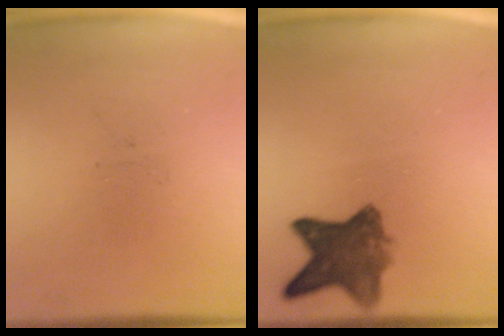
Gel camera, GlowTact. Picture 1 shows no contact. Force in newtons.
{"total": 7.5}